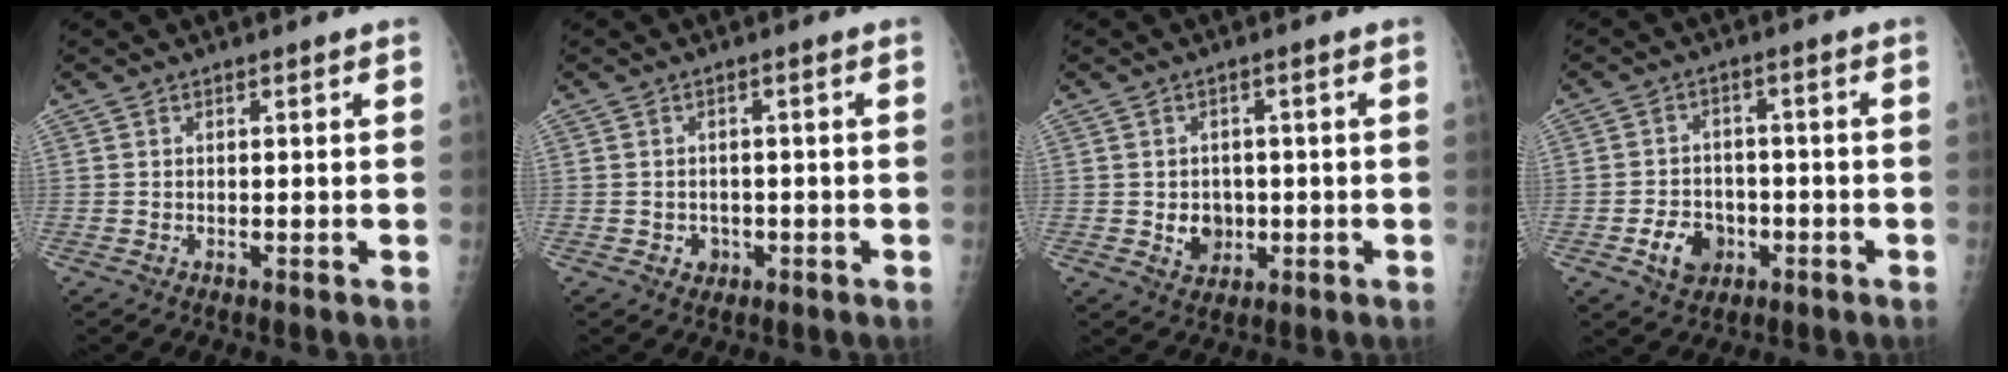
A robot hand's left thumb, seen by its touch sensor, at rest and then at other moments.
{"total": 2.4, "force": [-0.9, 2.1, 0.8], "torque": [-0.001, 0.007, -0.008]}
{"total": 4.8, "force": [-0.7, 4.1, 2.4], "torque": [-0.012, 0.005, -0.002]}
{"total": 7.1, "force": [-2.8, 5.5, 3.4], "torque": [-0.034, 0.019, -0.042]}